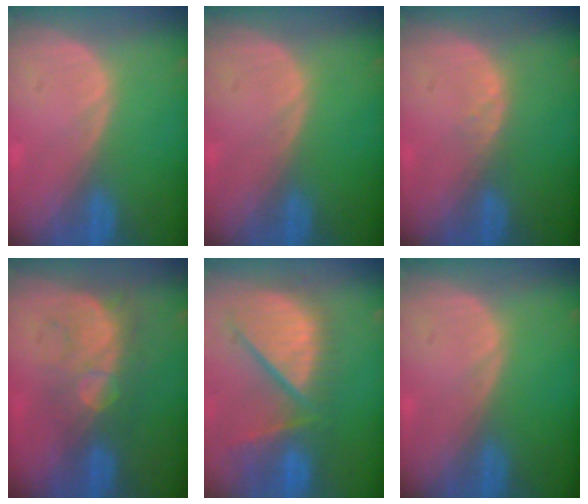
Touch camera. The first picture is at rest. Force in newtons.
{"total": 0.0}
{"total": 1.0, "press": 1.0, "slide": 0.2}
{"total": 8.8, "press": 7.6, "slide": 4.4}
{"total": 11.7, "press": 10.3, "slide": 5.5}
{"total": 0.0}